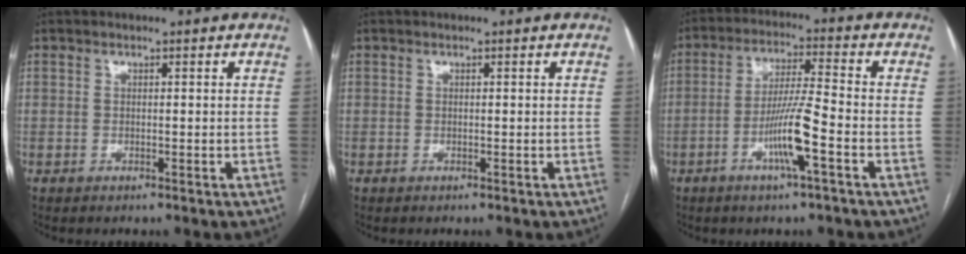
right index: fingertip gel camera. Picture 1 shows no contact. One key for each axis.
{"total": 0.0}
{"total": 8.6, "fx": -3.4, "fy": -0.2, "fz": 7.9, "tx": -0.151, "ty": -0.001, "tz": -0.064}